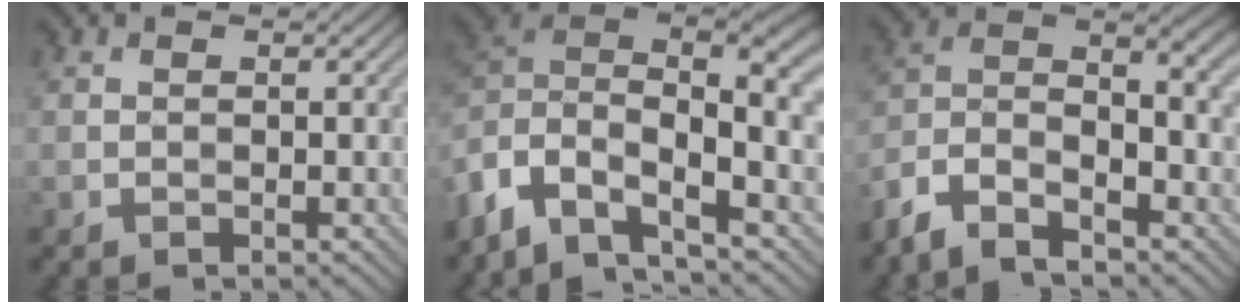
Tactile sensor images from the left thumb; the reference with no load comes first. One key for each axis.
{"total": 12.7, "fx": -4.7, "fy": 6.4, "fz": 9.9, "tx": -0.223, "ty": -0.010, "tz": -0.098}
{"total": 9.5, "fx": -5.6, "fy": 3.9, "fz": 6.6, "tx": -0.129, "ty": -0.006, "tz": -0.125}